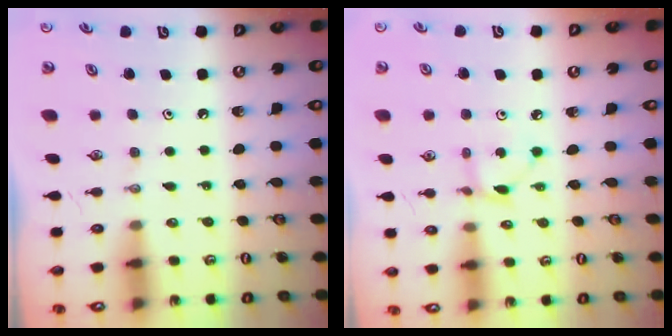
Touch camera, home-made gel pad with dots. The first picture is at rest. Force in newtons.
{"total": 2.4, "press": 2.4, "slide": 0.3}